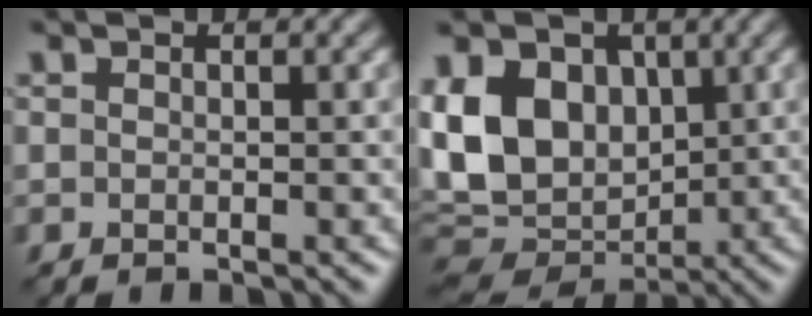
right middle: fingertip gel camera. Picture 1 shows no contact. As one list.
[{"total": 12.5, "force": [2.4, 9.3, 8.0], "torque": [-0.163, 0.012, 0.039]}]